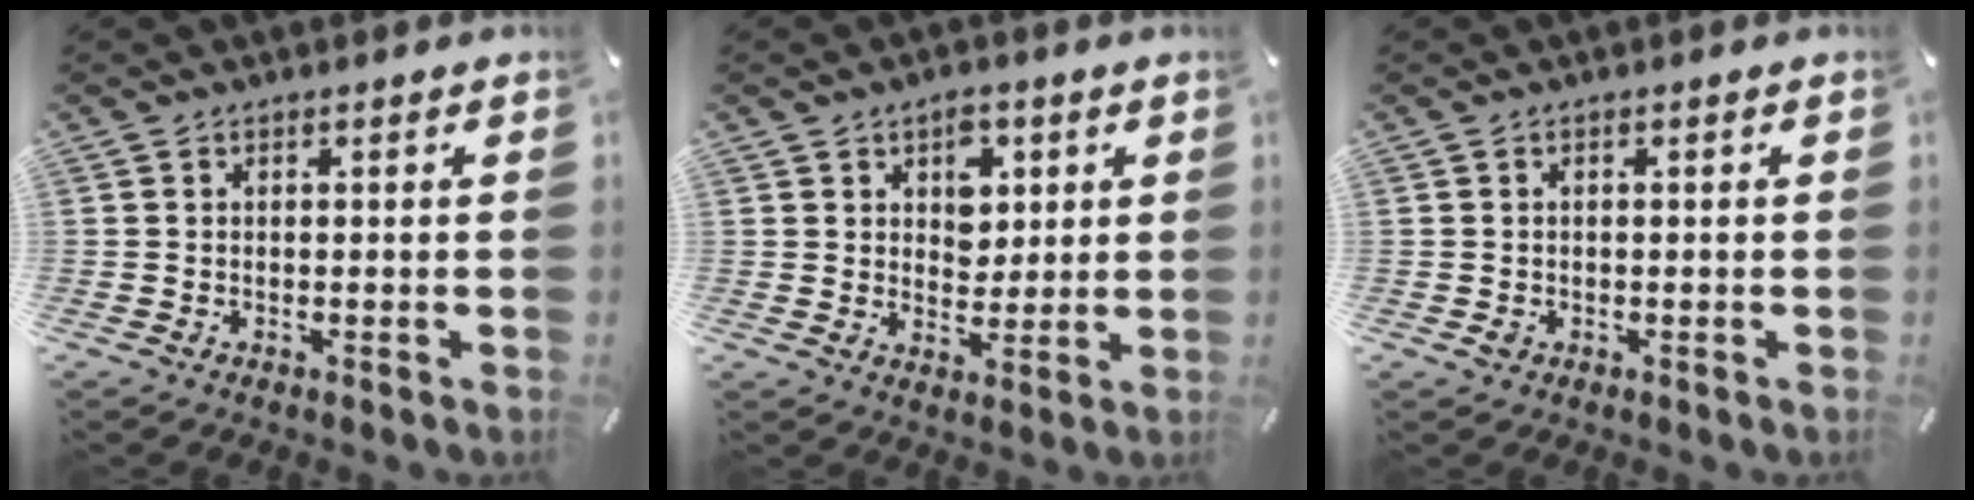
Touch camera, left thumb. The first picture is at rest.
{"total": 6.4, "force": [2.7, 4.8, 3.3], "torque": [-0.030, -0.012, 0.039]}
{"total": 1.3, "force": [-0.4, 1.0, 0.7], "torque": [-0.014, 0.002, -0.008]}